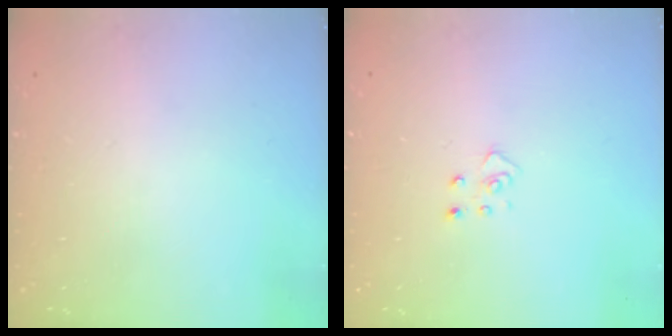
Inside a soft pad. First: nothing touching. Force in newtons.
{"total": 3.8, "press": 3.8, "slide": 0.4}